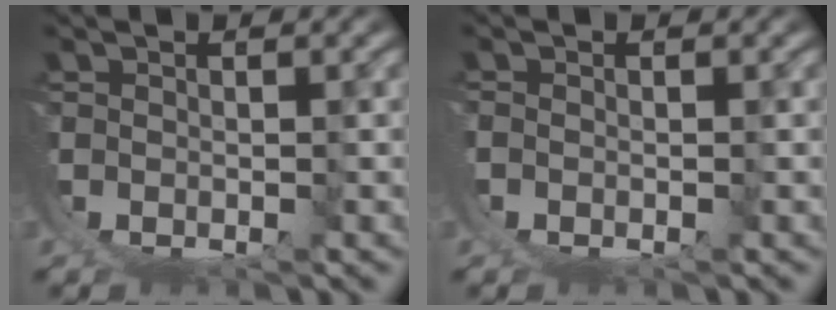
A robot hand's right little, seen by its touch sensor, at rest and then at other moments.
{"total": 0.7, "force": [-0.2, -0.6, -0.3], "torque": [0.014, 0.002, -0.005]}